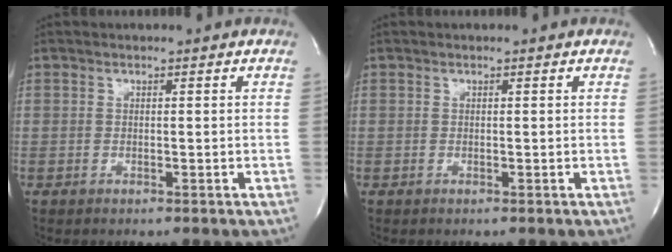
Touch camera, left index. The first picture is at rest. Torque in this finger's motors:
{"motor_torque": [-0.03, 0.03, 0.00, 0.00]}